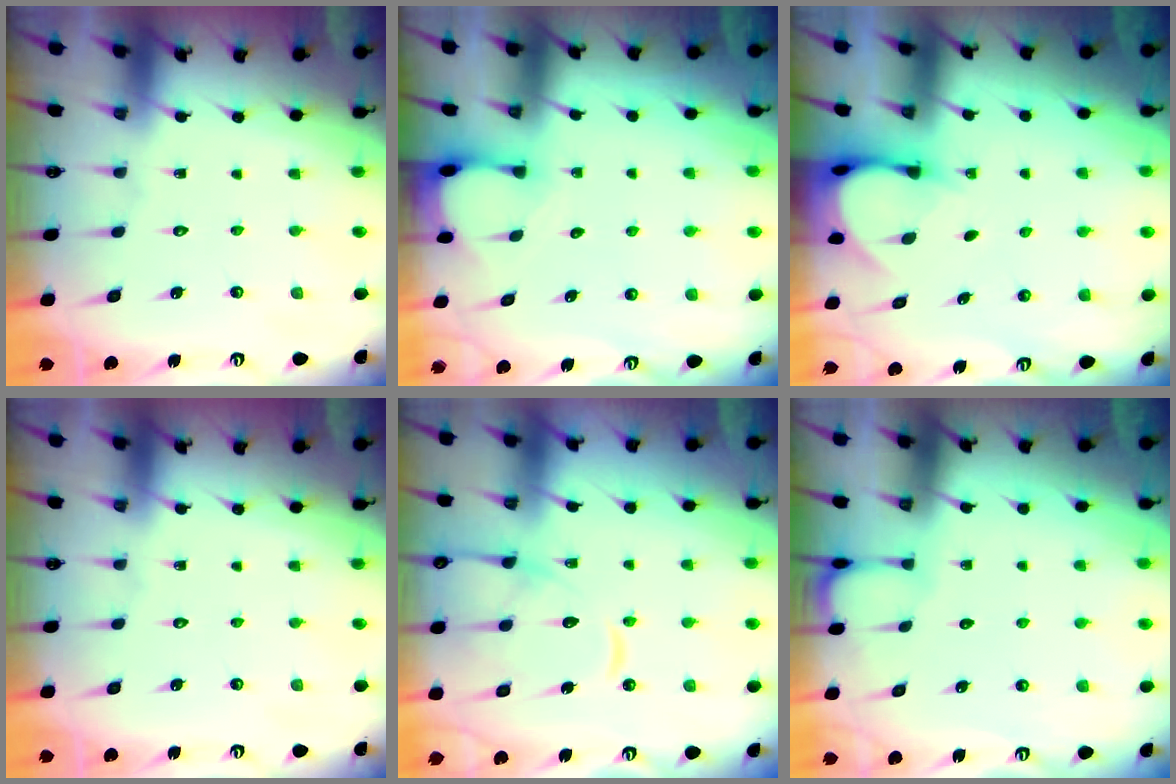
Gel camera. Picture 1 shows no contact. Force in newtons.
{"total": 2.3, "press": 2.3, "slide": 0.3}
{"total": 3.9, "press": 3.9, "slide": 0.4}
{"total": 0.0}
{"total": 12.1, "press": 12.0, "slide": 1.3}
{"total": 0.9, "press": 0.9, "slide": 0.0}